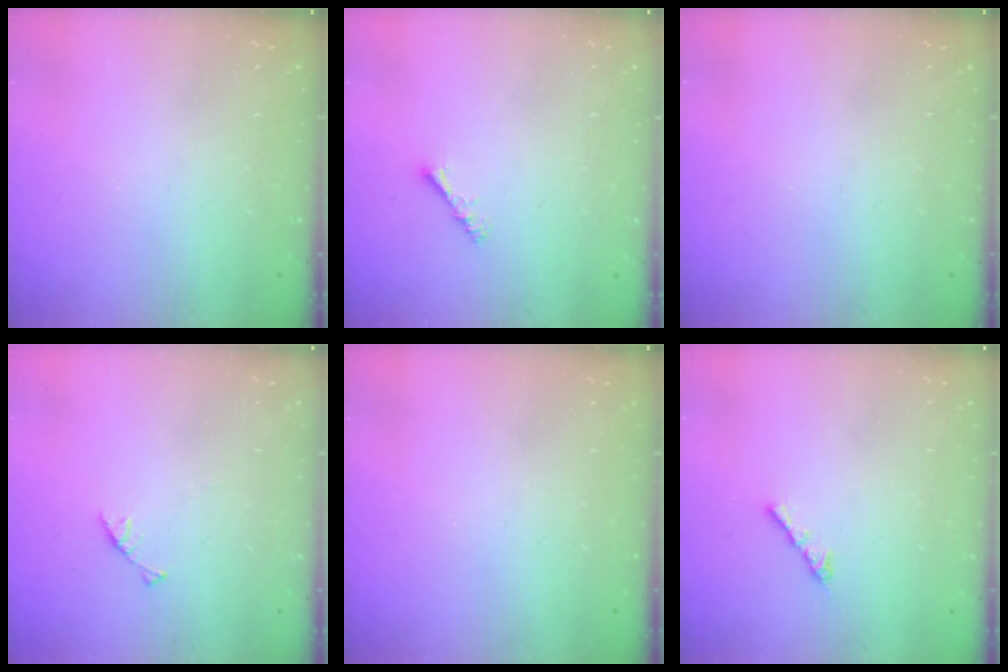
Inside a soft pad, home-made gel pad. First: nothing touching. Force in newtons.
{"total": 2.4, "press": 2.4, "slide": 0.3}
{"total": 0.0}
{"total": 3.0, "press": 3.0, "slide": 0.3}
{"total": 0.0}
{"total": 3.1, "press": 3.0, "slide": 0.7}